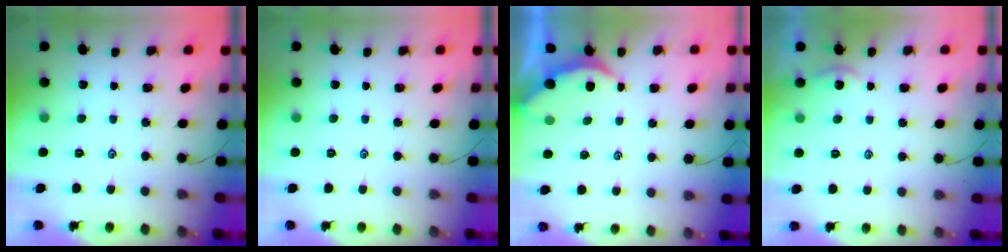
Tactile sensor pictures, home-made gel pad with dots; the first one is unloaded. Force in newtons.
{"total": 0.0}
{"total": 2.2, "press": 2.2, "slide": 0.4}
{"total": 0.6, "press": 0.6, "slide": 0.2}